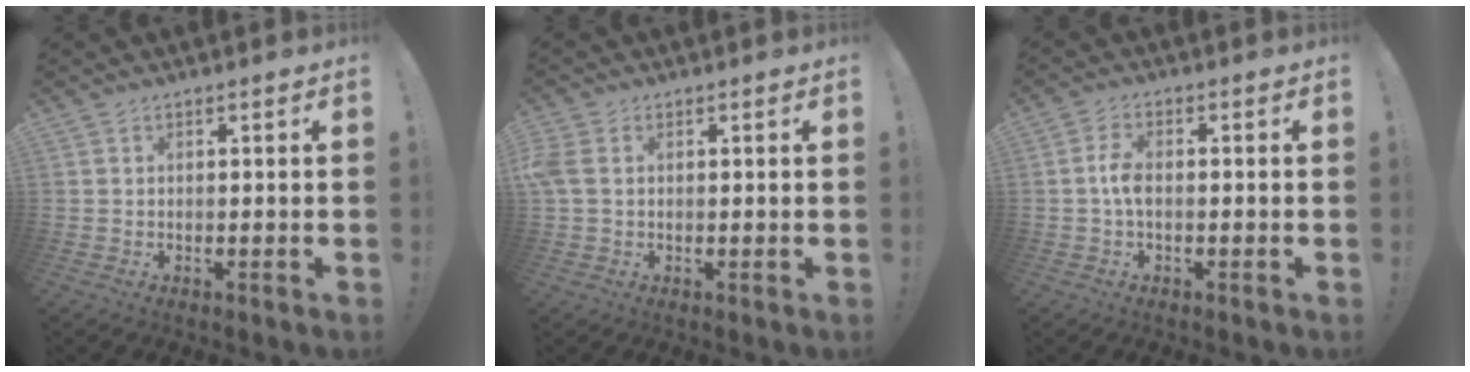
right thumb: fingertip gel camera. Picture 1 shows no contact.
{"total": 4.0, "force": [0.7, 2.9, 2.7], "torque": [-0.065, 0.004, 0.013]}
{"total": 4.7, "force": [-0.7, 2.5, 4.0], "torque": [-0.076, 0.008, -0.016]}